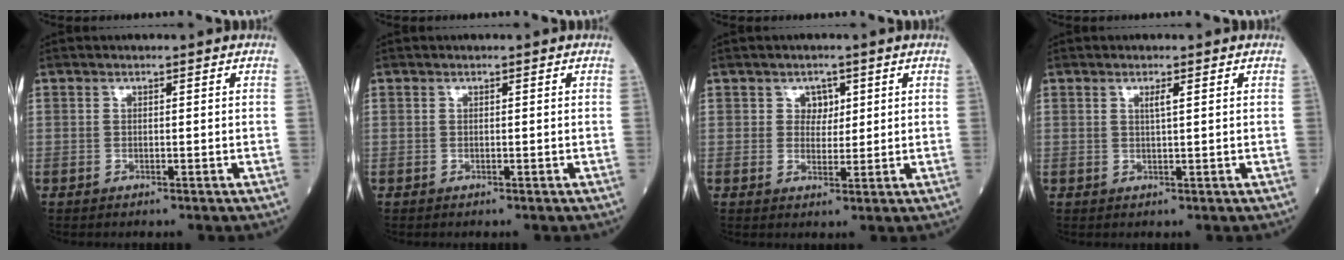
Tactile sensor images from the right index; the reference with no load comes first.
{"total": 0.0}
{"total": 2.6, "force": [1.1, 2.1, 1.1], "torque": [-0.009, 0.001, 0.014]}
{"total": 1.3, "force": [0.6, -0.1, 1.2], "torque": [-0.024, -0.002, 0.010]}